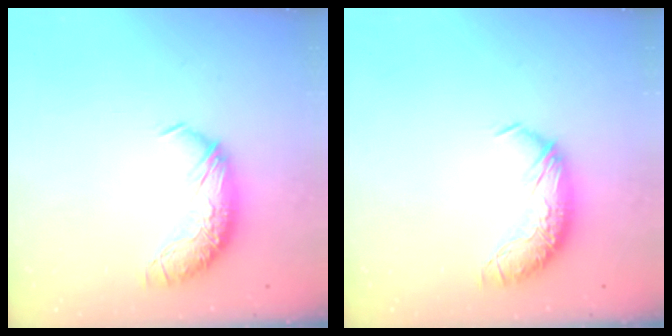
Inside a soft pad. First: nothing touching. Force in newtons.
{"total": 0.0}